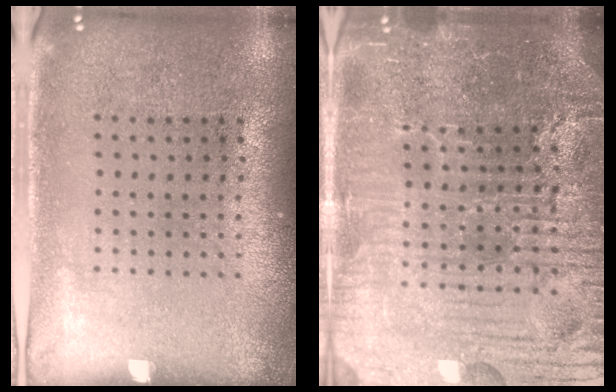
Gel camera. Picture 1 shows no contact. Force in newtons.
{"total": 6.1, "press": 5.7, "slide": 2.3}